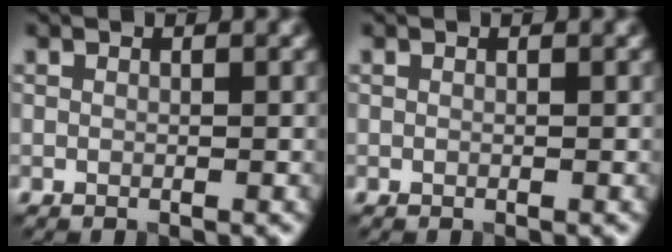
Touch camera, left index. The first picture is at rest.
{"total": 0.0}